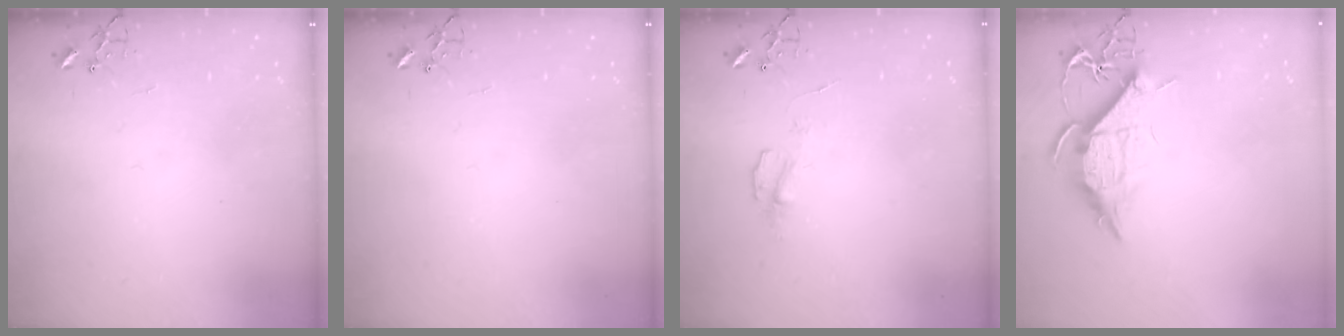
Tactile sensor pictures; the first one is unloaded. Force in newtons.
{"total": 0.0}
{"total": 5.6, "press": 5.5, "slide": 0.7}
{"total": 11.3, "press": 11.3, "slide": 1.1}